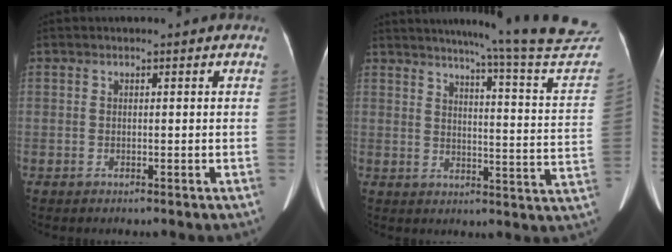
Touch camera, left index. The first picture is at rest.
{"total": 25.0, "force": [23.1, -1.4, 9.5], "torque": [-0.132, -0.117, 0.266]}